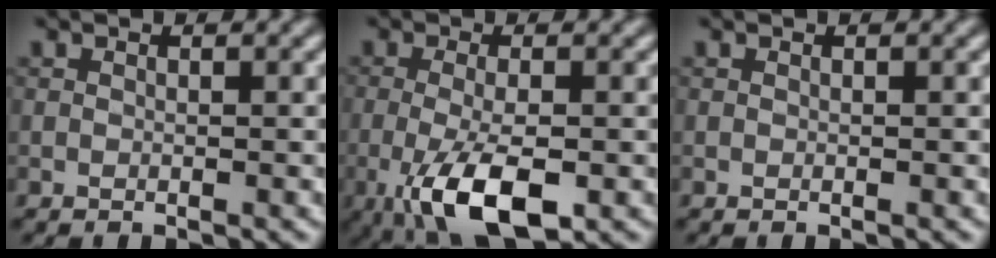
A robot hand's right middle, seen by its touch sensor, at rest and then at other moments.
{"total": 6.6, "force": [-2.2, 2.4, 5.8], "torque": [-0.117, -0.010, -0.041]}
{"total": 0.0}